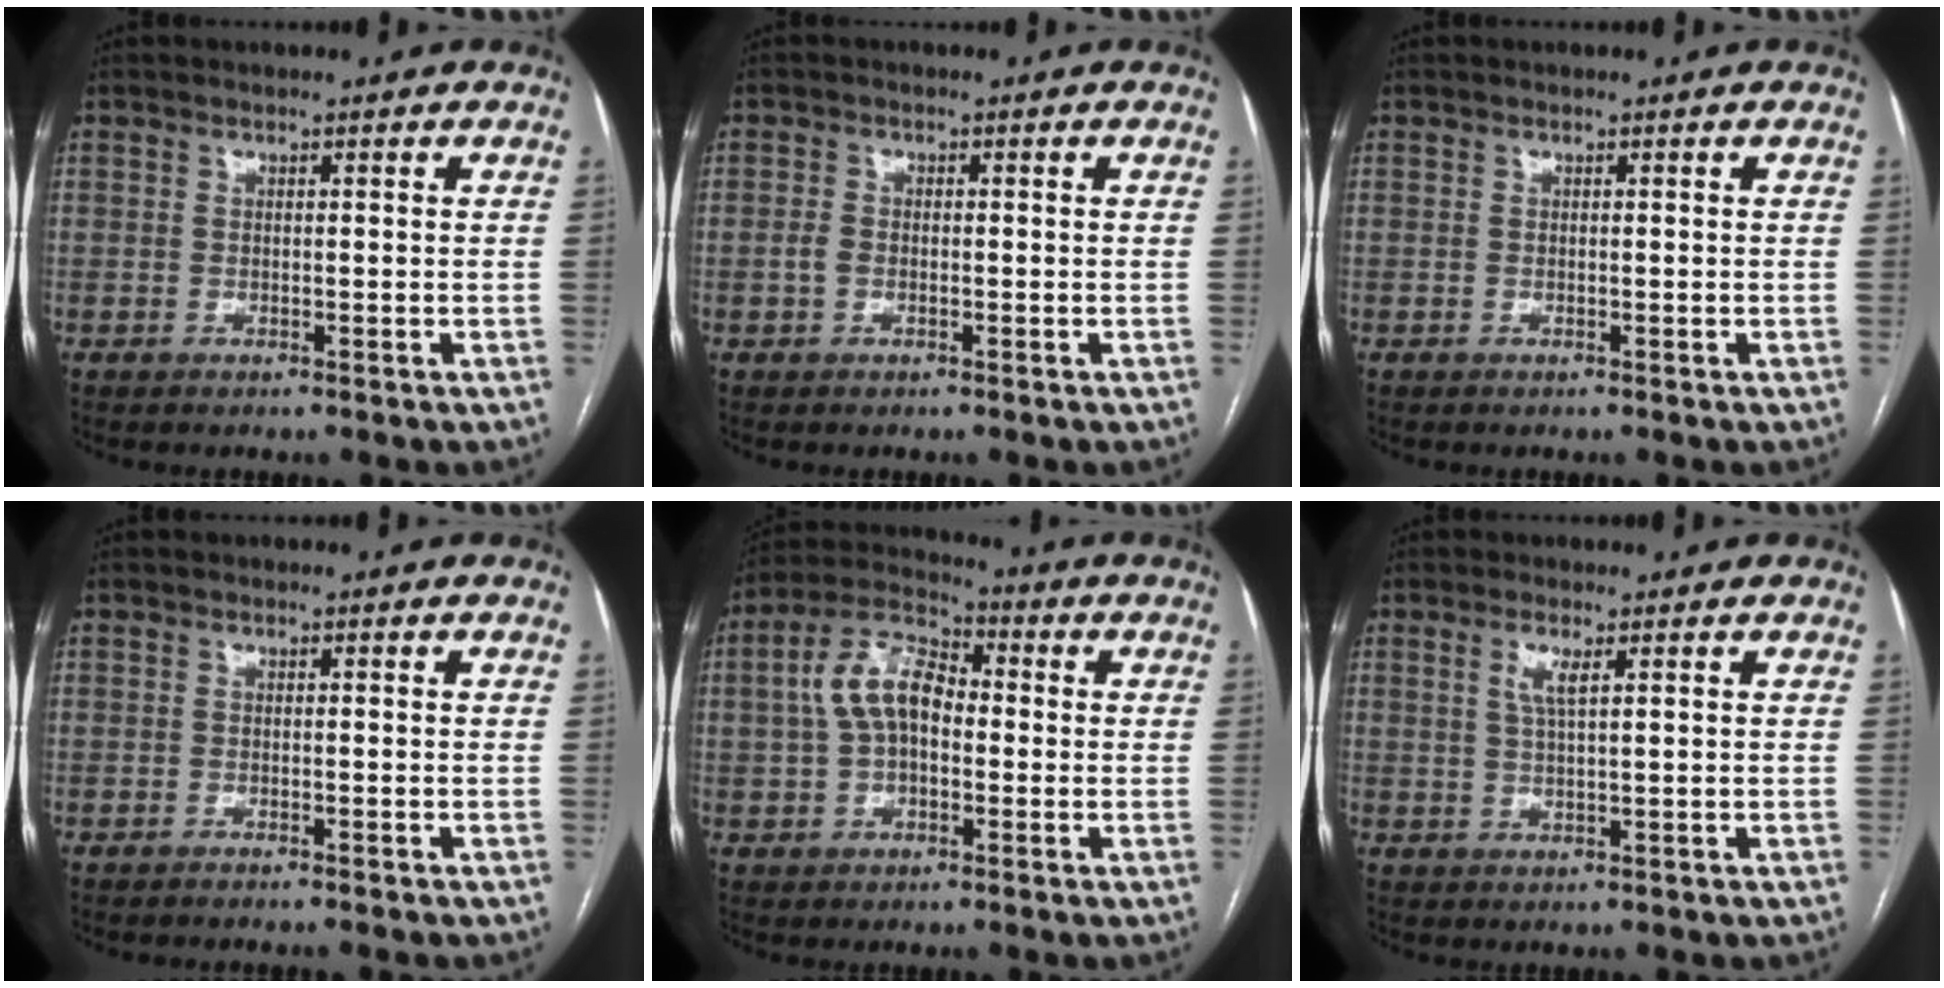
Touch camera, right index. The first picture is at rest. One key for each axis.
{"total": 1.5, "fx": -0.3, "fy": 1.1, "fz": 0.9, "tx": -0.019, "ty": 0.004, "tz": -0.004}
{"total": 0.0}
{"total": 2.6, "fx": -2.4, "fy": -0.1, "fz": 1.0, "tx": -0.014, "ty": -0.001, "tz": -0.031}
{"total": 9.2, "fx": 0.3, "fy": 5.4, "fz": 7.5, "tx": -0.161, "ty": 0.035, "tz": -0.001}
{"total": 2.6, "fx": 1.1, "fy": 0.2, "fz": 2.4, "tx": -0.056, "ty": -0.001, "tz": 0.023}